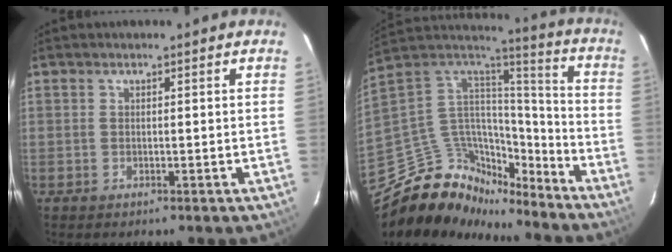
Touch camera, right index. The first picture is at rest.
{"total": 18.4, "force": [-14.5, 9.7, 5.9], "torque": [-0.134, 0.043, -0.243]}